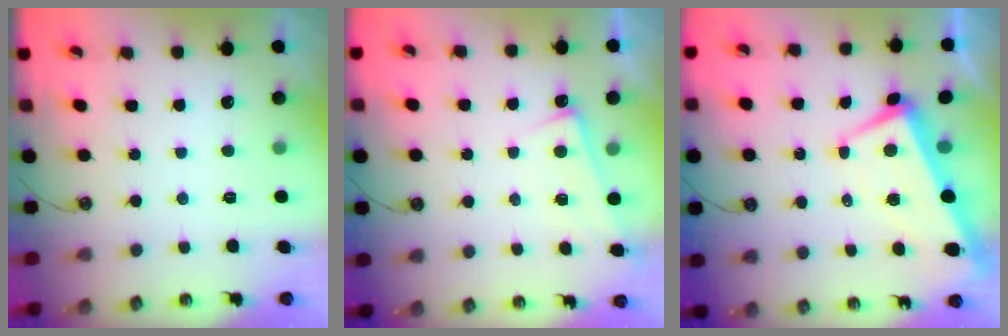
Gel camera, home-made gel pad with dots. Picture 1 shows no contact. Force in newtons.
{"total": 1.9, "press": 1.8, "slide": 0.4}
{"total": 1.7, "press": 1.3, "slide": 1.0}